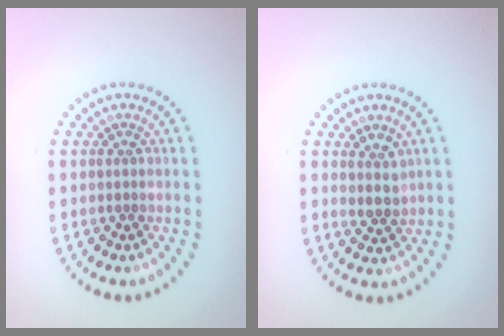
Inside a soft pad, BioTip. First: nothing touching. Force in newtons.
{"total": 2.1, "press": 1.6, "slide": 1.3}